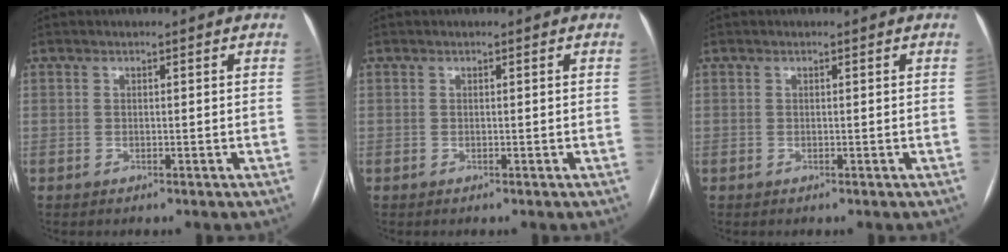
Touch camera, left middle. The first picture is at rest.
{"total": 0.0}
{"total": 0.0}